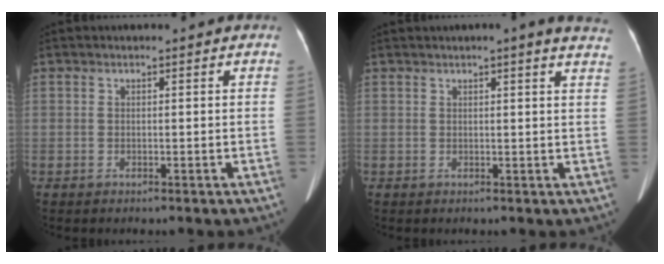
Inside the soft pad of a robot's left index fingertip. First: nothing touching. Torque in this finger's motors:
{"motor_torque": [0.87, -1.11, 0.08, 0.02]}